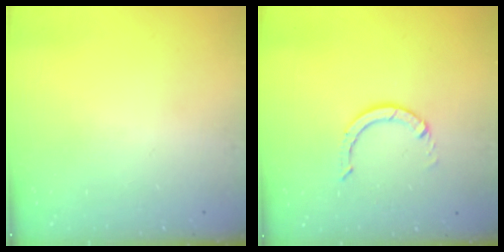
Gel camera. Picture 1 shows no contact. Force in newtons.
{"total": 3.9, "press": 3.8, "slide": 0.3}